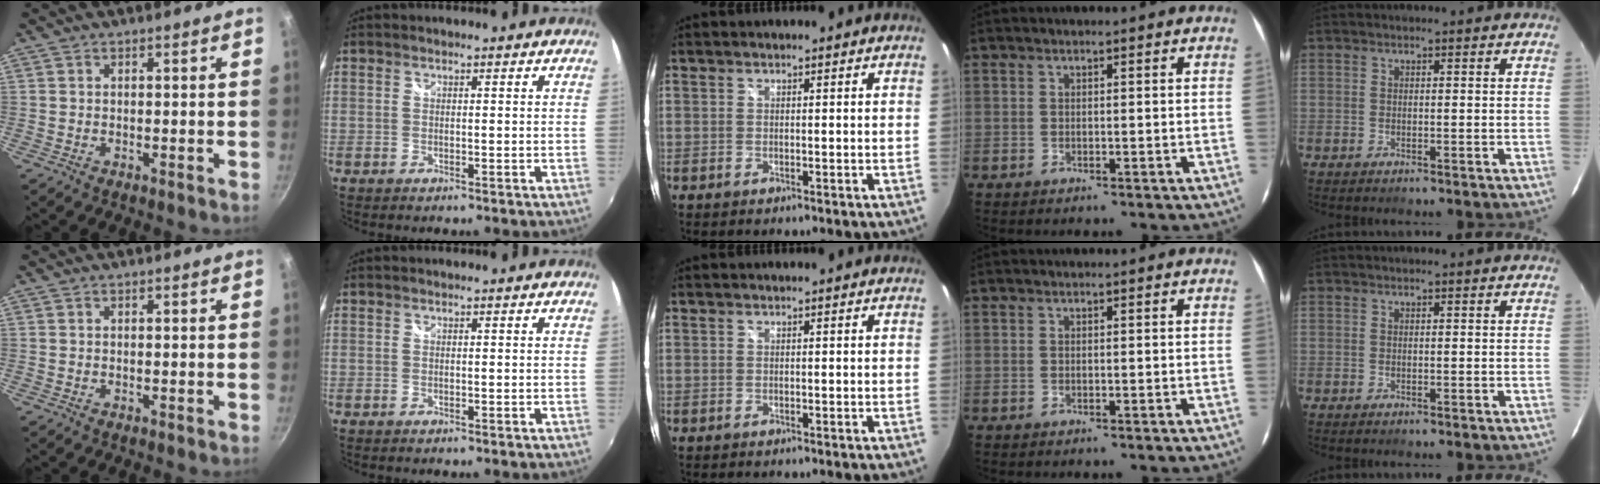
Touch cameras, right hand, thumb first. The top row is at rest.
{}